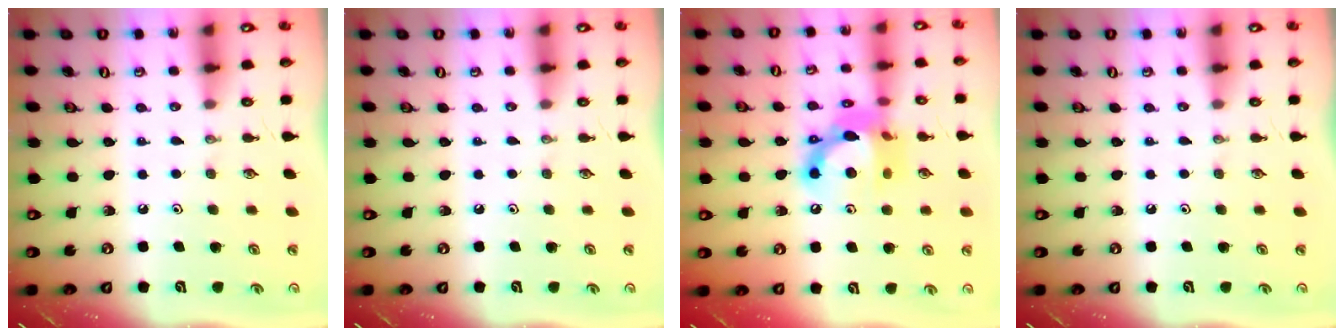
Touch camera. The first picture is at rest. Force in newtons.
{"total": 0.0}
{"total": 14.3, "press": 14.3, "slide": 1.1}
{"total": 0.0}